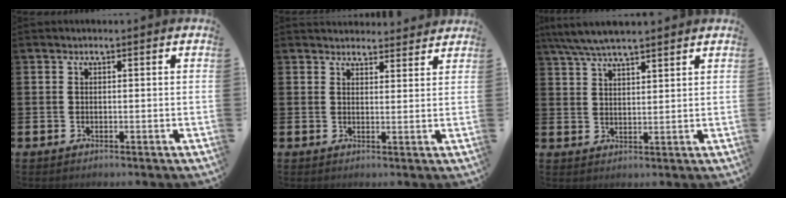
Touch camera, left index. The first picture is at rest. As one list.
[{"total": 3.2, "force": [3.1, 0.9, -0.1], "torque": [0.006, -0.016, 0.055]}, {"total": 5.7, "force": [5.3, 0.7, 2.1], "torque": [-0.052, -0.016, 0.096]}]